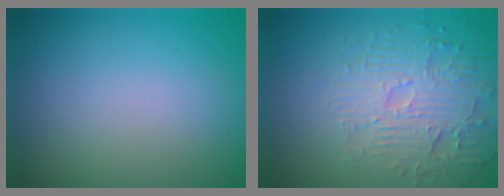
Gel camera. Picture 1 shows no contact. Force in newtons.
{"total": 4.9, "press": 4.3, "slide": 2.2}